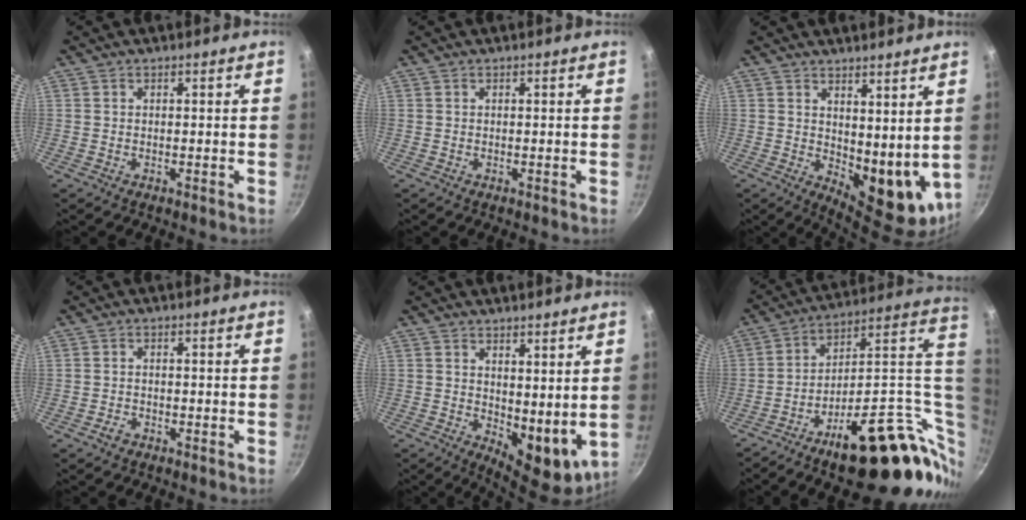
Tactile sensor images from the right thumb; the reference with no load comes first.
{"total": 0.0}
{"total": 12.1, "force": [4.7, 5.9, 9.5], "torque": [-0.112, -0.052, 0.082]}
{"total": 1.3, "force": [-0.7, 0.8, 0.6], "torque": [-0.014, 0.005, -0.015]}
{"total": 9.5, "force": [2.6, 4.7, 7.8], "torque": [-0.087, -0.035, 0.047]}
{"total": 27.9, "force": [-2.8, 12.6, 24.7], "torque": [-0.318, 0.019, -0.032]}